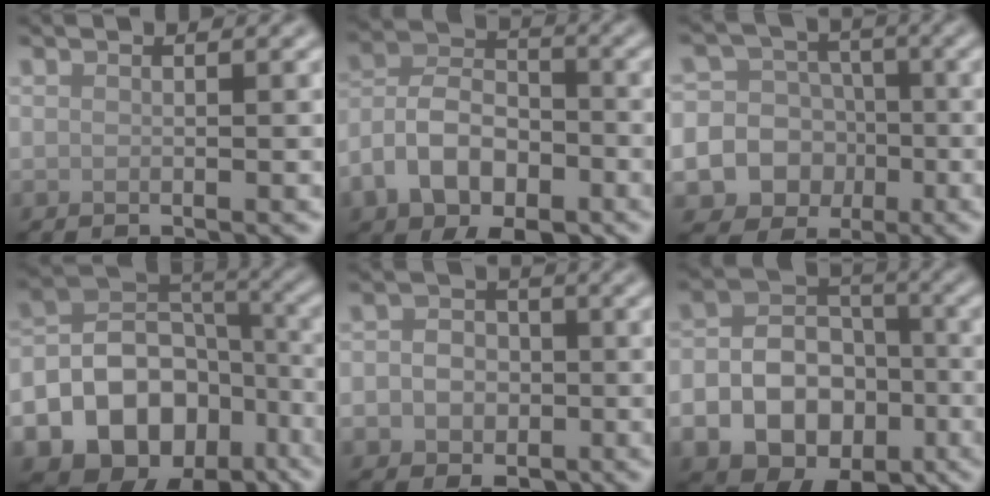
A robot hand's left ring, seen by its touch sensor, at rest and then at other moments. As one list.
[{"total": 8.2, "force": [-4.1, 4.9, 5.2], "torque": [-0.099, 0.003, -0.082]}, {"total": 18.6, "force": [-5.2, 17.5, 3.7], "torque": [-0.120, -0.019, -0.111]}, {"total": 17.6, "force": [-8.7, 13.5, 7.2], "torque": [-0.156, -0.033, -0.140]}, {"total": 5.1, "force": [-1.1, 4.4, 2.3], "torque": [-0.015, 0.007, -0.039]}, {"total": 11.2, "force": [-4.1, 8.3, 6.3], "torque": [-0.094, -0.024, -0.073]}]